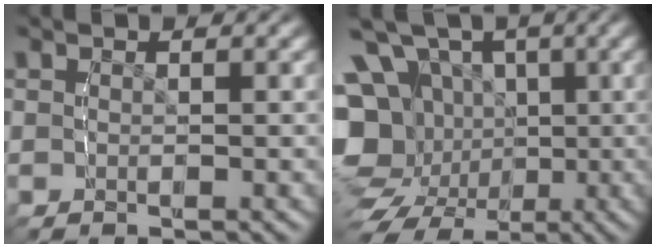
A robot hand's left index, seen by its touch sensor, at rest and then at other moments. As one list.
[{"total": 15.1, "force": [-3.1, 13.2, 6.7], "torque": [-0.153, -0.064, -0.044]}]